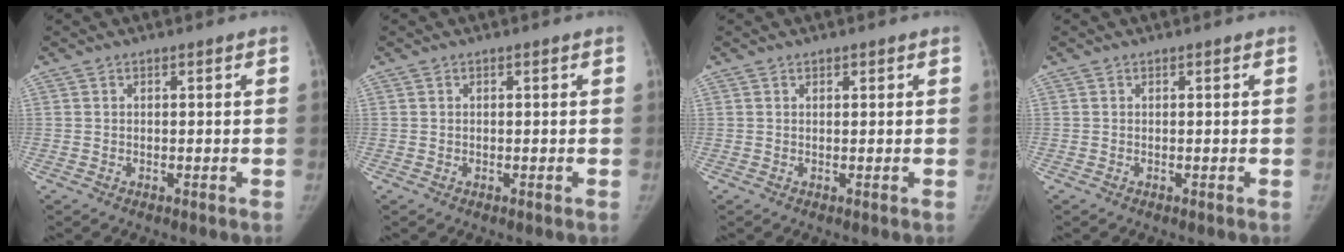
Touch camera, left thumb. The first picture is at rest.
{"total": 0.0}
{"total": 0.5, "force": [0.3, 0.3, 0.2], "torque": [0.001, -0.002, 0.005]}
{"total": 0.0}